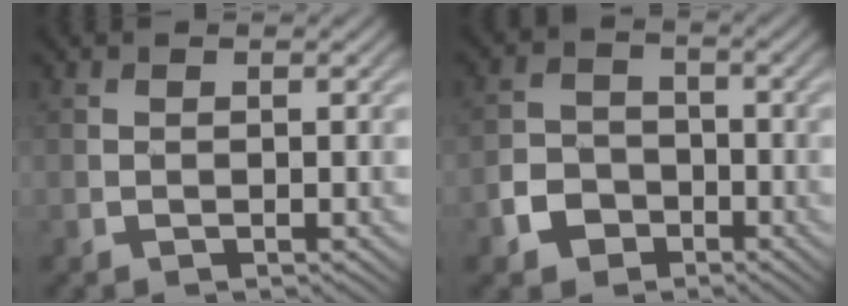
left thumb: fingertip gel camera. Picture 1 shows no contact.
{"total": 4.4, "force": [-2.5, 3.4, 1.5], "torque": [-0.032, -0.004, -0.053]}